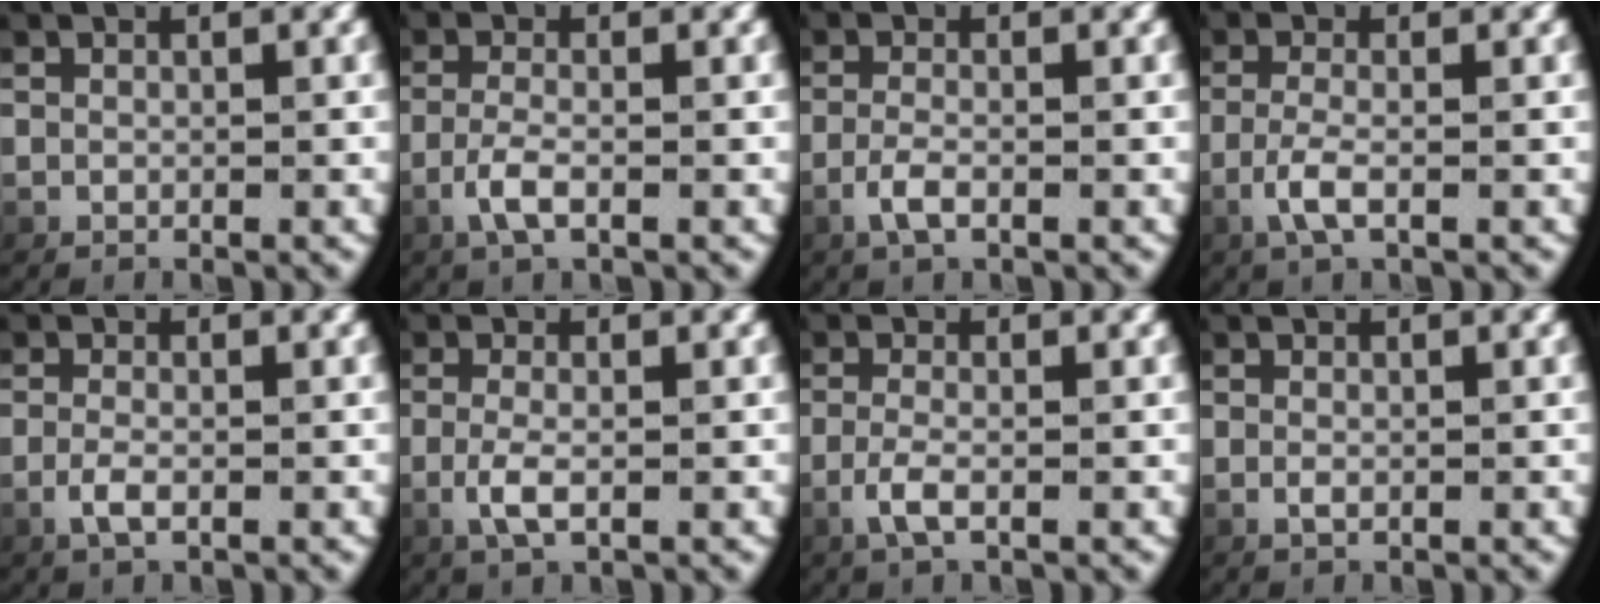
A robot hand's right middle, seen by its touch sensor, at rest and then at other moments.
{"total": 2.2, "force": [-0.9, 0.0, 1.9], "torque": [-0.053, -0.017, -0.007]}
{"total": 1.8, "force": [-0.9, 0.1, 1.5], "torque": [-0.045, -0.015, -0.009]}
{"total": 2.2, "force": [-0.8, -0.1, 2.1], "torque": [-0.057, -0.018, -0.004]}
{"total": 1.5, "force": [-0.7, 0.1, 1.3], "torque": [-0.042, -0.015, -0.003]}
{"total": 2.0, "force": [-0.5, 0.0, 2.0], "torque": [-0.057, -0.019, 0.003]}
{"total": 2.0, "force": [-0.8, -0.1, 1.8], "torque": [-0.053, -0.017, -0.005]}
{"total": 0.5, "force": [-0.3, -0.1, 0.4], "torque": [-0.022, -0.015, 0.004]}